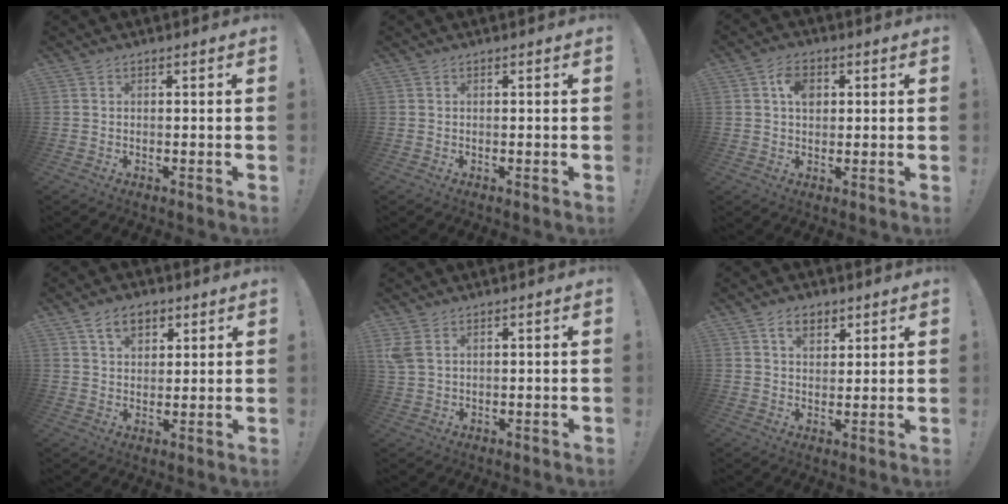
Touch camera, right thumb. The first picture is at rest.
{"total": 0.0}
{"total": 5.8, "force": [1.7, 4.1, 3.8], "torque": [-0.059, 0.005, 0.029]}
{"total": 7.7, "force": [4.1, 5.1, 4.0], "torque": [-0.059, -0.006, 0.077]}
{"total": 4.3, "force": [2.0, 2.5, 3.0], "torque": [-0.064, -0.005, 0.040]}
{"total": 5.9, "force": [3.5, 3.8, 2.8], "torque": [-0.044, -0.008, 0.065]}